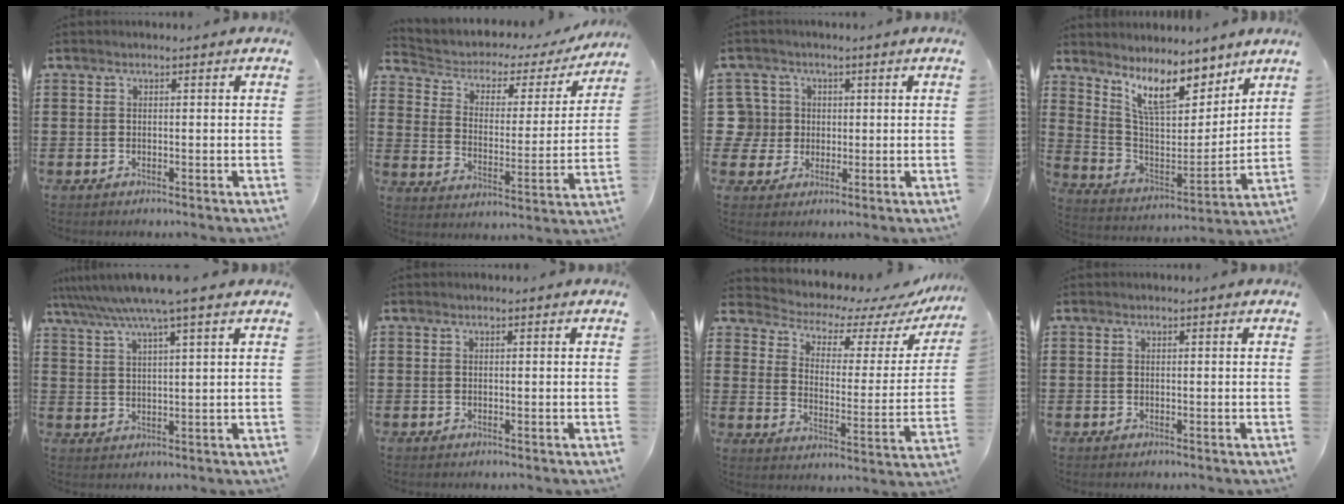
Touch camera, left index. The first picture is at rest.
{"total": 3.1, "force": [1.9, 2.1, 1.4], "torque": [-0.043, -0.015, 0.021]}
{"total": 5.8, "force": [0.7, 5.7, 0.8], "torque": [-0.058, 0.012, 0.010]}
{"total": 10.7, "force": [8.0, 3.2, 6.3], "torque": [-0.133, -0.041, 0.142]}
{"total": 6.5, "force": [5.2, -0.5, 3.9], "torque": [-0.091, -0.022, 0.088]}
{"total": 0.0}
{"total": 4.5, "force": [4.1, 1.4, 1.3], "torque": [-0.044, -0.037, 0.060]}
{"total": 0.0}